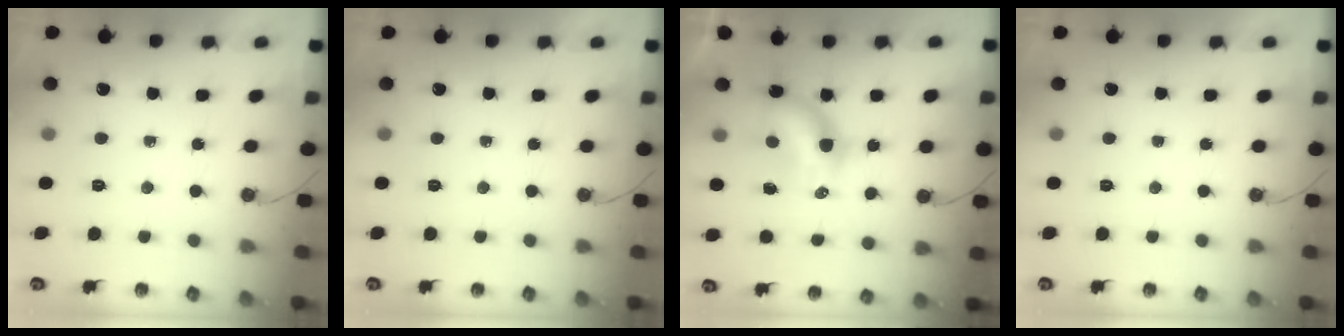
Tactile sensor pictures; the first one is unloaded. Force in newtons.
{"total": 0.0}
{"total": 7.4, "press": 7.0, "slide": 2.4}
{"total": 0.0}